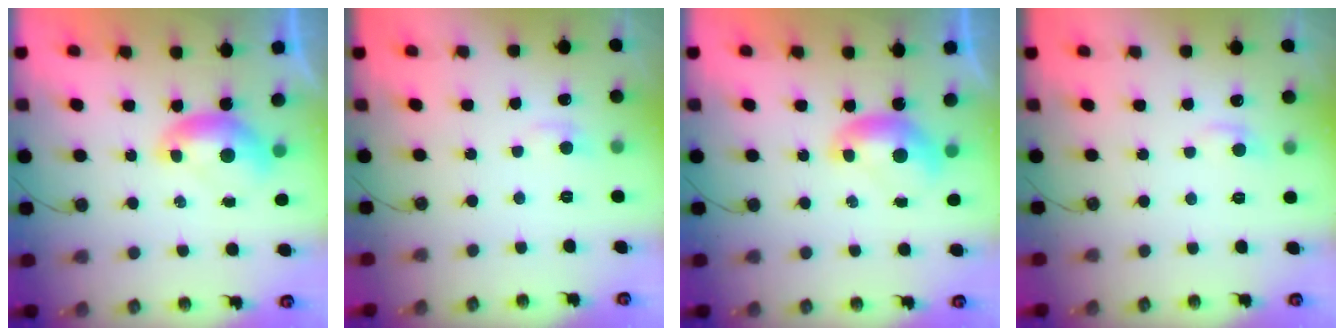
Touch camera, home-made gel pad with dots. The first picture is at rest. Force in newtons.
{"total": 0.9, "press": 0.6, "slide": 0.7}
{"total": 0.0}
{"total": 0.7, "press": 0.1, "slide": 0.7}